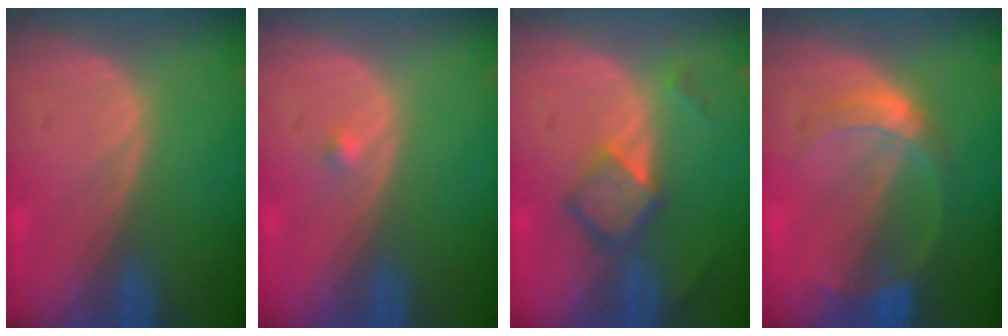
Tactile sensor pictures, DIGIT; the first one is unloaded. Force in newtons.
{"total": 0.8, "press": 0.6, "slide": 0.4}
{"total": 5.5, "press": 4.8, "slide": 2.8}
{"total": 5.0, "press": 4.9, "slide": 0.2}